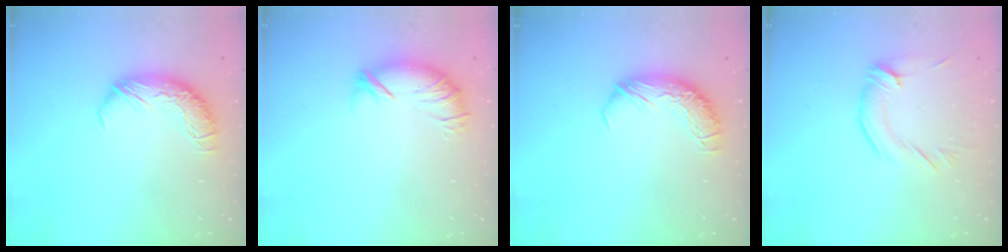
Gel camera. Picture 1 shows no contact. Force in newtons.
{"total": 3.7, "press": 3.2, "slide": 1.8}
{"total": 0.0}
{"total": 0.9, "press": 0.7, "slide": 0.6}